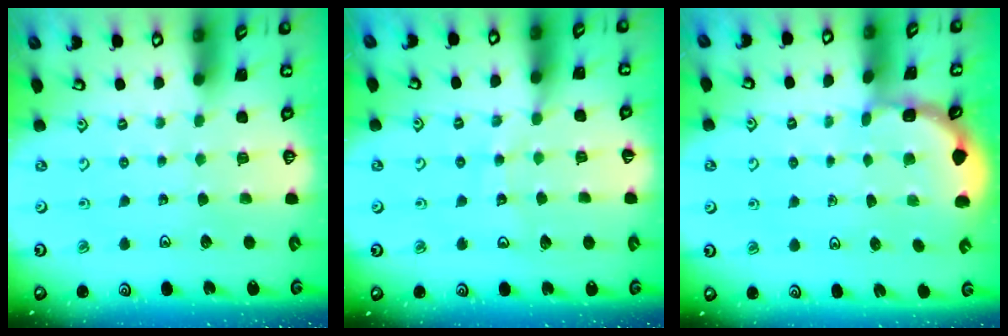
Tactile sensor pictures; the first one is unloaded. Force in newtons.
{"total": 10.2, "press": 10.1, "slide": 1.3}
{"total": 2.1, "press": 2.1, "slide": 0.1}